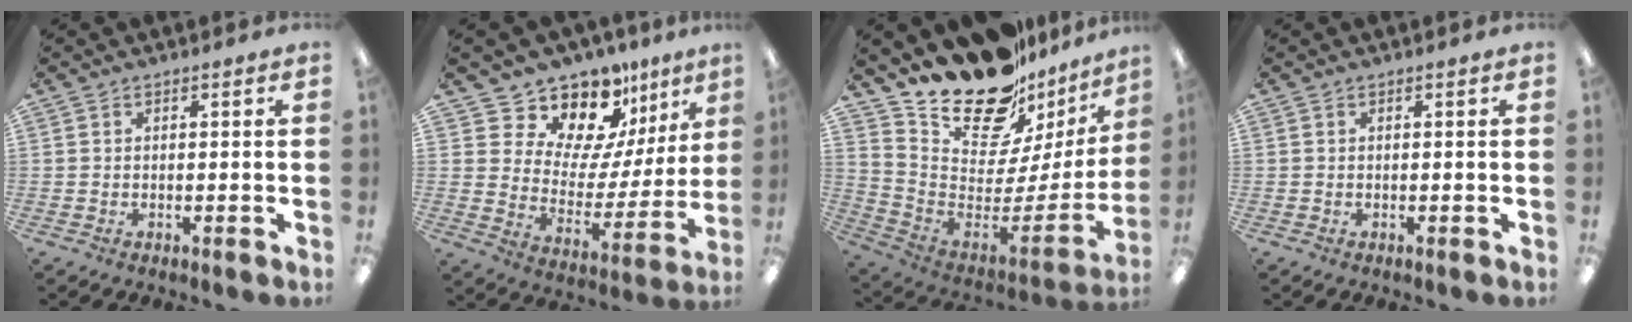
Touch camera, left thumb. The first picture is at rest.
{"total": 13.9, "force": [12.1, 6.2, 2.7], "torque": [-0.066, -0.112, 0.220]}
{"total": 21.3, "force": [18.2, 8.4, 7.3], "torque": [-0.115, -0.151, 0.326]}
{"total": 0.0}